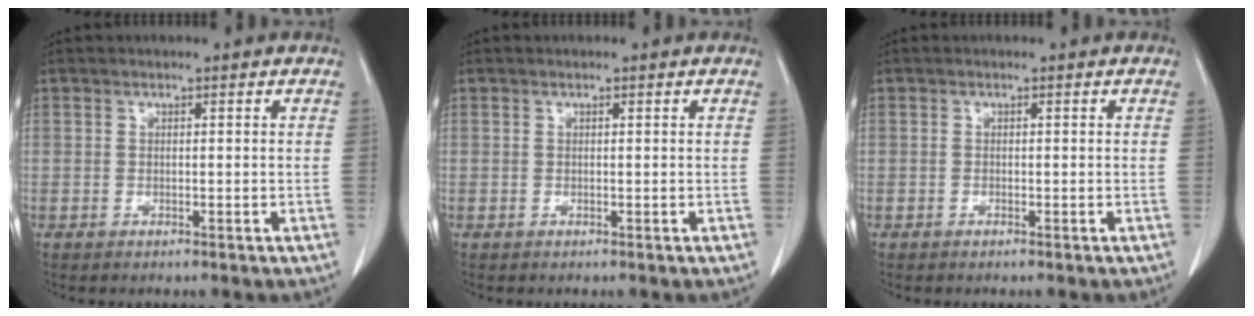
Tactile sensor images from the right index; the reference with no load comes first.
{"total": 0.0}
{"total": 0.0}